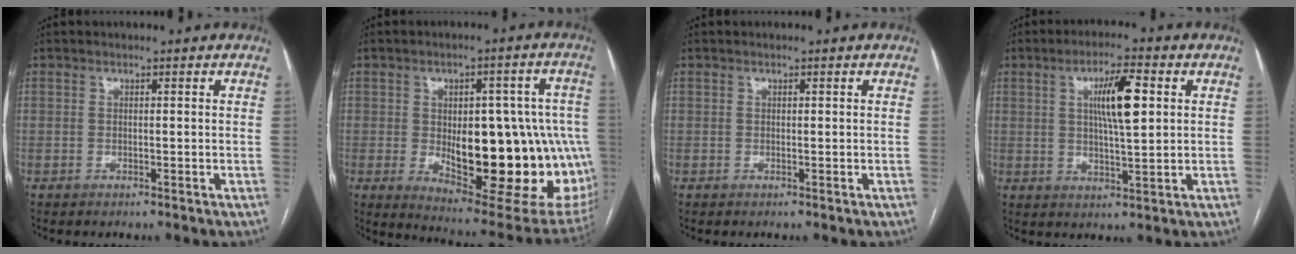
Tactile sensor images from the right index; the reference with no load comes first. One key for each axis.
{"total": 24.6, "fx": -3.1, "fy": 9.5, "fz": 22.5, "tx": -0.232, "ty": 0.009, "tz": -0.011}
{"total": 0.0}
{"total": 8.2, "fx": 2.1, "fy": 1.4, "fz": 7.8, "tx": -0.139, "ty": 0.008, "tz": 0.039}